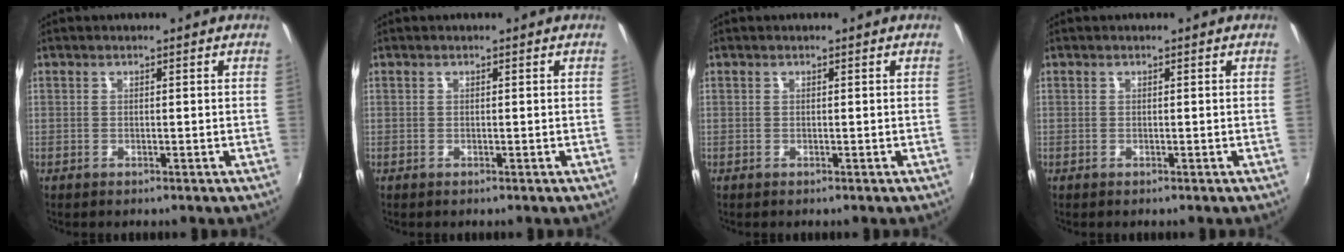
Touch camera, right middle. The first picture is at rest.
{"total": 0.0}
{"total": 0.0}
{"total": 0.0}